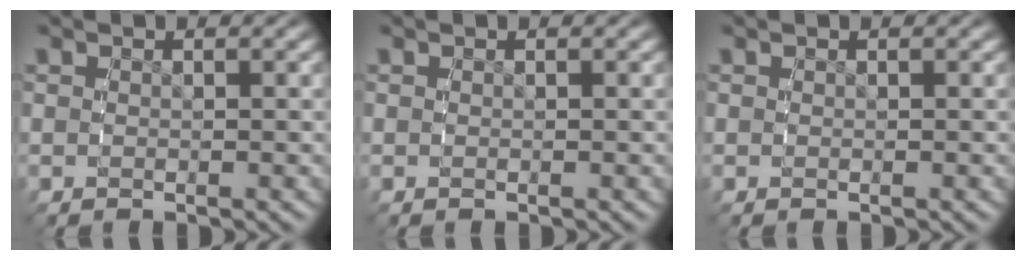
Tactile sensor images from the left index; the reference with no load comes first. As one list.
[{"total": 0.0}, {"total": 0.0}]